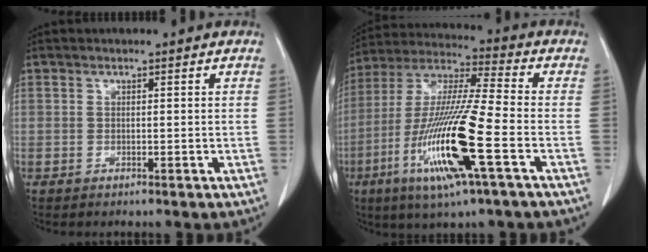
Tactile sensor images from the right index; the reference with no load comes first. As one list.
[{"total": 17.9, "force": [-6.2, 0.6, 16.8], "torque": [-0.352, -0.023, -0.118]}]